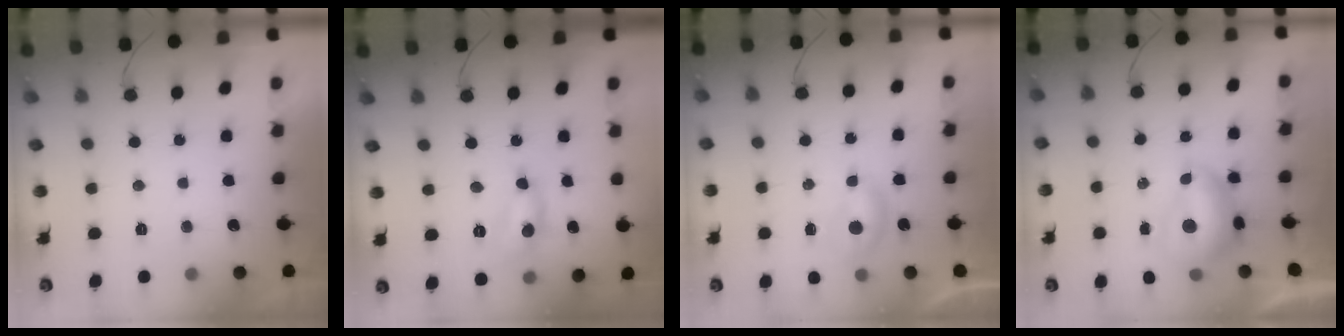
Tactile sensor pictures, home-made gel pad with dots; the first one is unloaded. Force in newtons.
{"total": 8.4, "press": 8.4, "slide": 0.7}
{"total": 3.8, "press": 3.8, "slide": 0.4}
{"total": 9.7, "press": 9.6, "slide": 1.3}